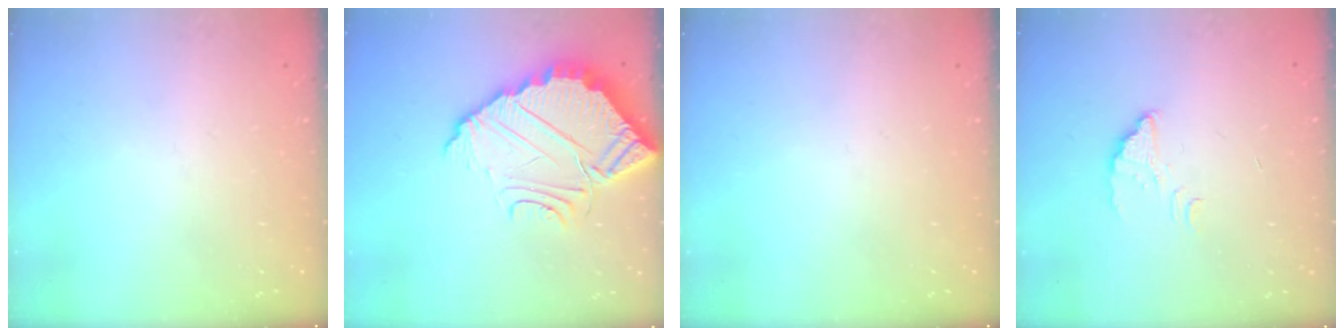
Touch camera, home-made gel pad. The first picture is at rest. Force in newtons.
{"total": 10.2, "press": 10.1, "slide": 0.8}
{"total": 0.0}
{"total": 2.5, "press": 2.5, "slide": 0.2}